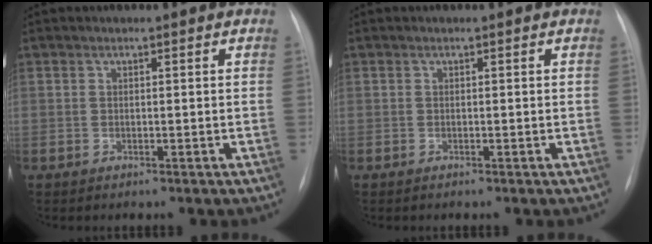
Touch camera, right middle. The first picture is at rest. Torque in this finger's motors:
{"motor_torque": [-0.08, 0.01, -0.03, 0.00]}